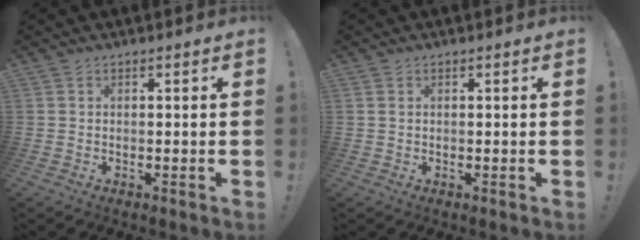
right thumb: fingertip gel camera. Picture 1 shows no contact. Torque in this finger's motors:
{"motor_torque": [0.43, -0.20, -0.05, 0.05, -0.02]}